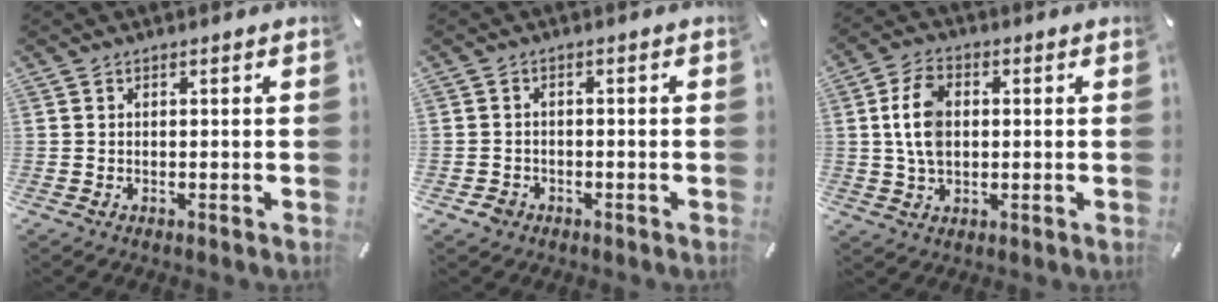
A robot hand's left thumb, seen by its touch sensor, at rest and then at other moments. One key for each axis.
{"total": 2.4, "fx": -1.5, "fy": 1.9, "fz": 0.6, "tx": -0.008, "ty": 0.008, "tz": -0.029}
{"total": 8.1, "fx": 0.9, "fy": 5.6, "fz": 5.9, "tx": -0.128, "ty": 0.005, "tz": 0.012}